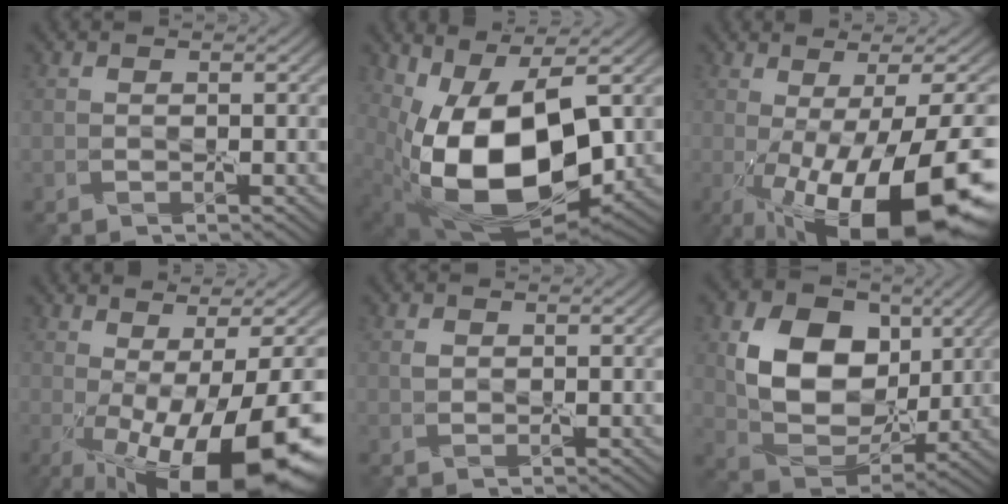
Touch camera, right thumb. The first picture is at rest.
{"total": 16.9, "force": [-0.7, 9.6, 13.9], "torque": [-0.259, -0.039, -0.001]}
{"total": 18.3, "force": [-6.3, 5.3, 16.4], "torque": [-0.236, -0.018, -0.087]}
{"total": 16.2, "force": [-5.4, 5.2, 14.4], "torque": [-0.237, -0.022, -0.070]}
{"total": 0.8, "force": [0.3, 0.7, 0.4], "torque": [-0.014, -0.001, 0.007]}
{"total": 12.4, "force": [2.8, 9.0, 8.0], "torque": [-0.164, -0.008, 0.046]}